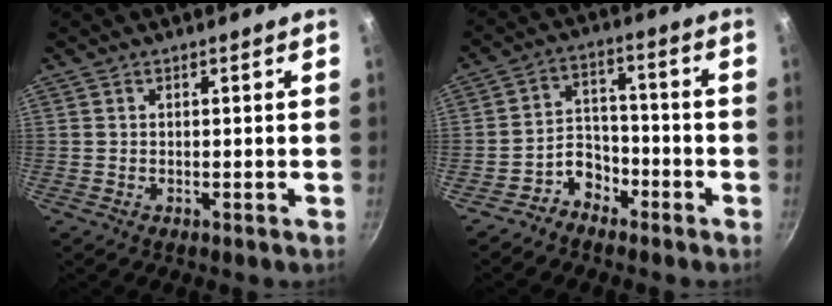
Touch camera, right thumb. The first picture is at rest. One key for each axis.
{"total": 6.3, "fx": -4.2, "fy": 4.4, "fz": 1.6, "tx": 0.007, "ty": 0.054, "tz": -0.076}